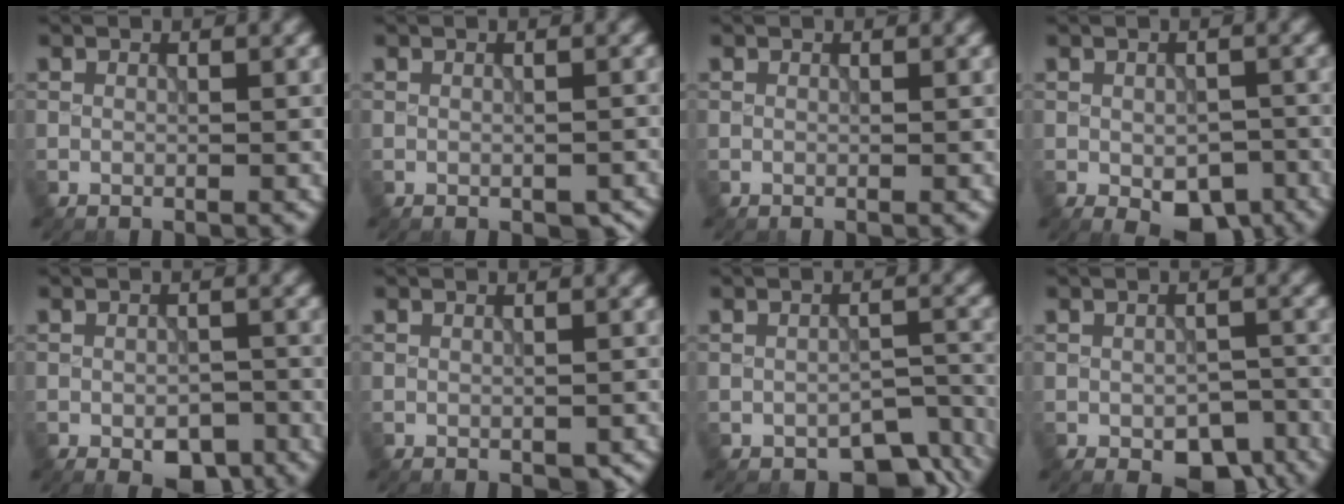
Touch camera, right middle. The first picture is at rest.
{"total": 1.6, "force": [-0.9, 1.0, 0.9], "torque": [-0.014, -0.008, -0.005]}
{"total": 0.0}
{"total": 5.5, "force": [-2.5, 3.1, 3.8], "torque": [-0.050, -0.018, -0.028]}
{"total": 3.8, "force": [-2.0, 2.1, 2.5], "torque": [-0.032, -0.006, -0.026]}
{"total": 1.3, "force": [-0.6, 0.8, 0.7], "torque": [-0.013, -0.008, -0.004]}
{"total": 4.9, "force": [-3.5, 2.6, 2.3], "torque": [-0.020, -0.017, -0.038]}
{"total": 4.9, "force": [-2.7, 2.7, 3.0], "torque": [-0.036, -0.014, -0.029]}